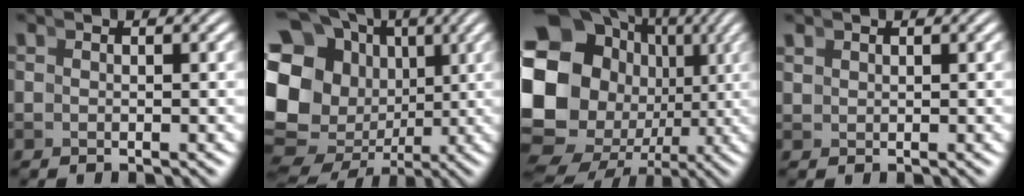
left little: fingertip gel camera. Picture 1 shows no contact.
{"total": 19.0, "force": [0.4, 15.6, 10.9], "torque": [-0.205, -0.038, 0.006]}
{"total": 21.8, "force": [-2.2, 18.0, 12.2], "torque": [-0.265, -0.073, -0.025]}
{"total": 0.8, "force": [0.7, 0.5, 0.2], "torque": [-0.002, 0.002, 0.019]}